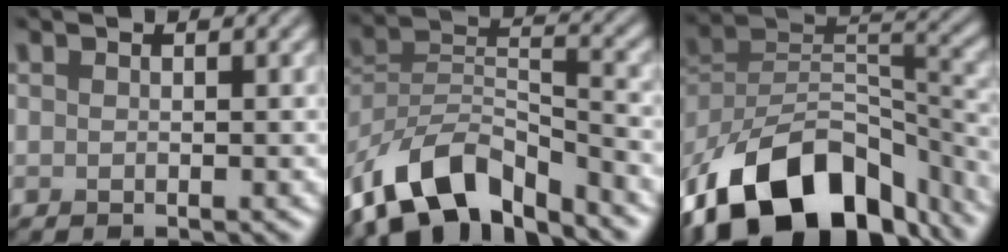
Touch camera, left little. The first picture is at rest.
{"total": 10.3, "force": [-7.5, 4.3, 5.6], "torque": [-0.098, 0.000, -0.148]}
{"total": 16.3, "force": [-10.2, 9.4, 8.7], "torque": [-0.187, 0.005, -0.165]}